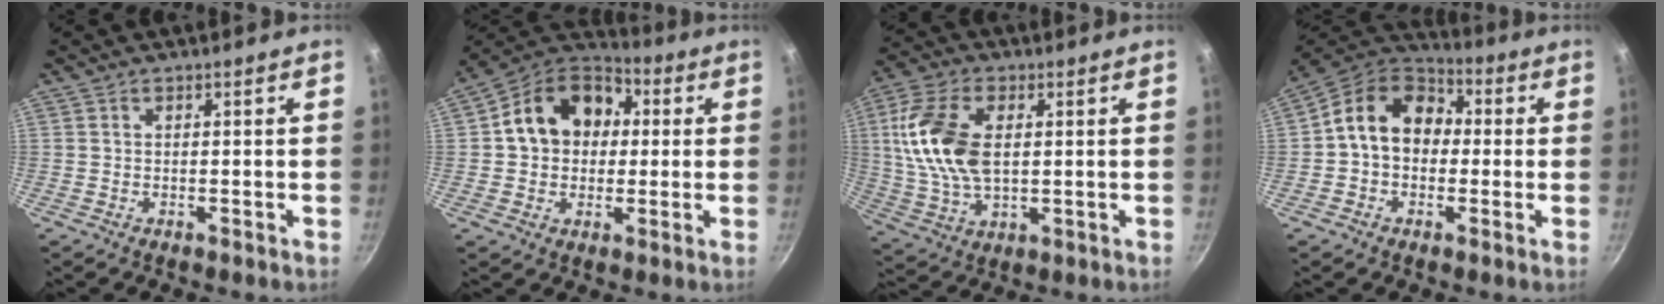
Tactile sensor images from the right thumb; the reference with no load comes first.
{"total": 16.1, "force": [2.5, 12.6, 9.6], "torque": [-0.131, 0.032, 0.024]}
{"total": 14.8, "force": [2.3, 8.6, 11.8], "torque": [-0.224, 0.001, 0.043]}
{"total": 14.0, "force": [1.0, 11.0, 8.7], "torque": [-0.107, 0.037, -0.005]}